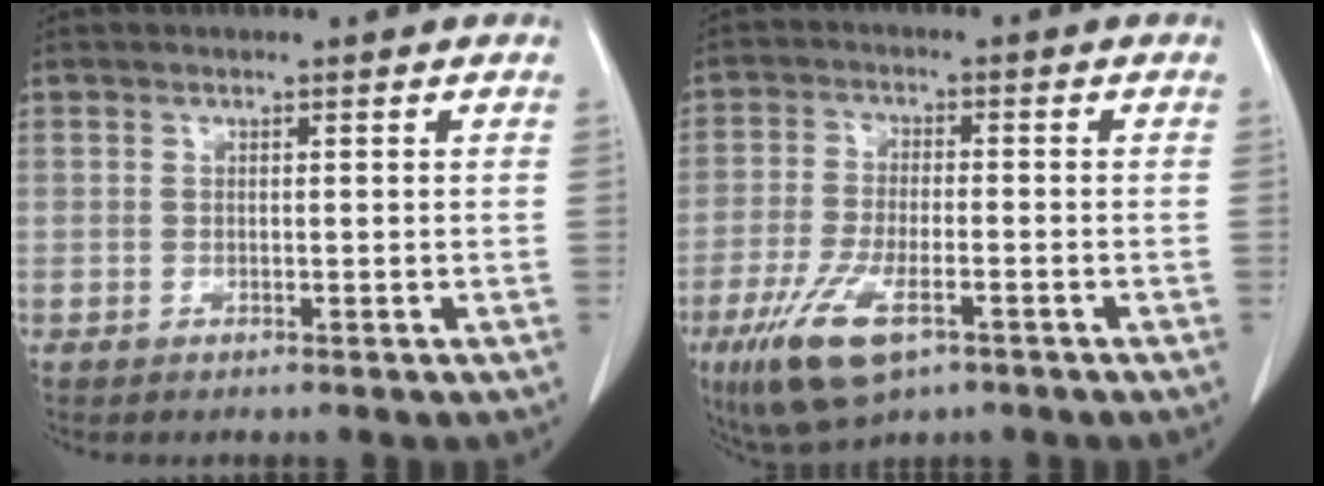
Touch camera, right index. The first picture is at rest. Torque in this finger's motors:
{"motor_torque": [1.32, -0.81, 0.55, 0.19]}